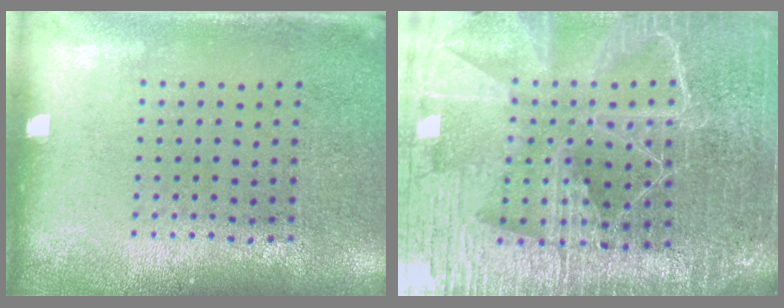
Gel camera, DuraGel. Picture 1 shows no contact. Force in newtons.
{"total": 6.1, "press": 5.3, "slide": 3.0}